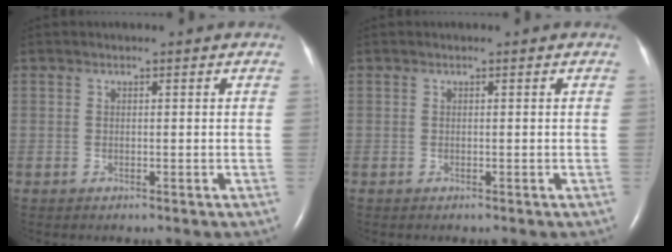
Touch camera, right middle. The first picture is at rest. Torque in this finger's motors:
{"motor_torque": [0.32, -0.11, 0.02, -0.01]}